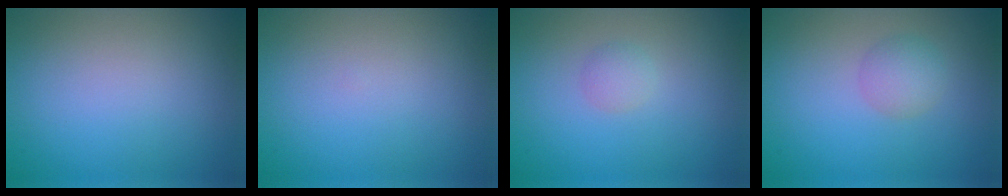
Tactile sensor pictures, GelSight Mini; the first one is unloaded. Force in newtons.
{"total": 0.0}
{"total": 1.2, "press": 1.2, "slide": 0.0}
{"total": 2.2, "press": 2.2, "slide": 0.1}